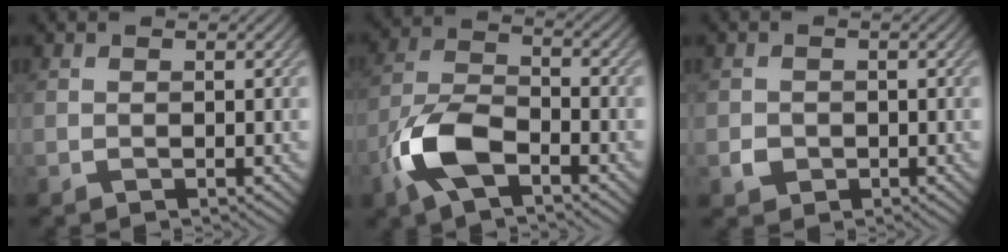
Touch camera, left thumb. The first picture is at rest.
{"total": 8.8, "force": [-4.6, 4.0, 6.3], "torque": [-0.144, 0.001, -0.107]}
{"total": 1.7, "force": [-0.5, 1.6, 0.4], "torque": [-0.004, -0.006, -0.013]}